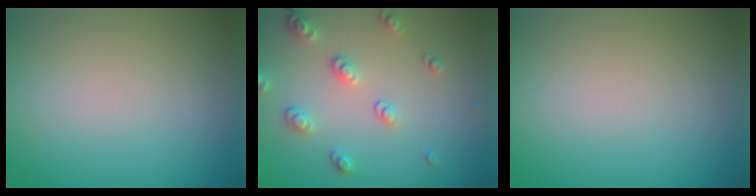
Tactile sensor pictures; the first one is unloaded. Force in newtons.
{"total": 2.7, "press": 2.7, "slide": 0.5}
{"total": 0.0}